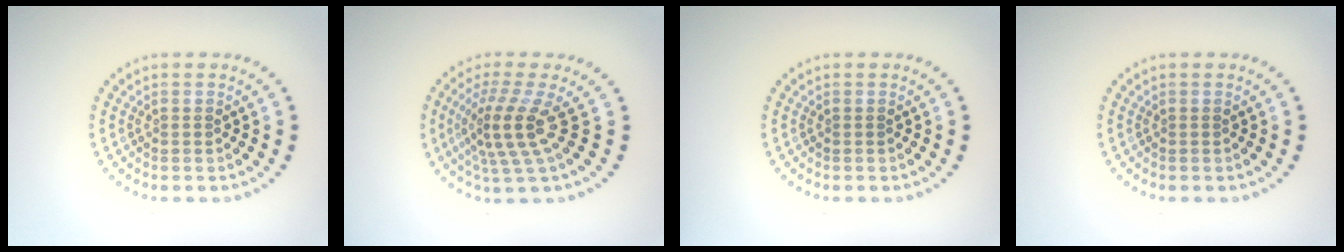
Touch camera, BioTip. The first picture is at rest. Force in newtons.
{"total": 3.9, "press": 2.7, "slide": 2.8}
{"total": 0.0}
{"total": 0.0}